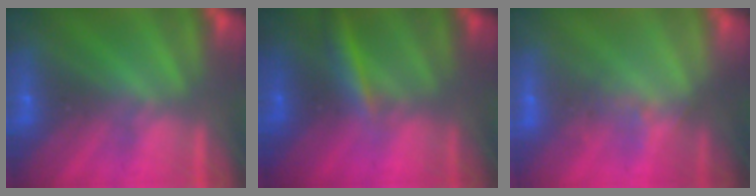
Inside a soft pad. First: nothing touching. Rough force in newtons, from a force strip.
{"total": 2.7}
{"total": 2.6}